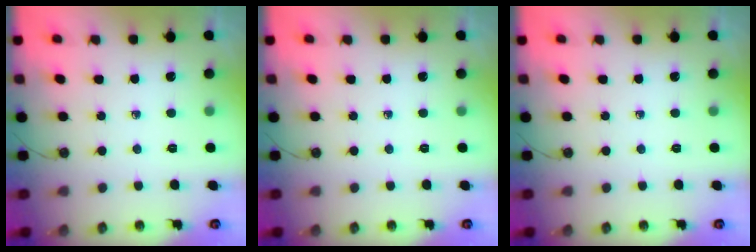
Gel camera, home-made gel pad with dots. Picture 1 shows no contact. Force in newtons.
{"total": 0.0}
{"total": 0.0}